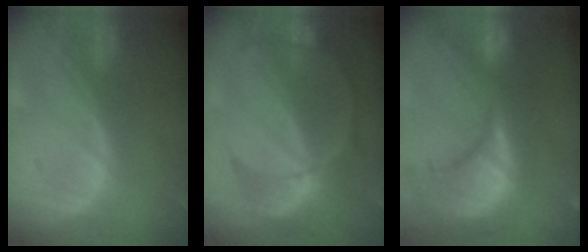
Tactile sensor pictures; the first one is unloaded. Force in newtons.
{"total": 7.3, "press": 6.9, "slide": 2.6}
{"total": 15.2, "press": 12.2, "slide": 9.2}